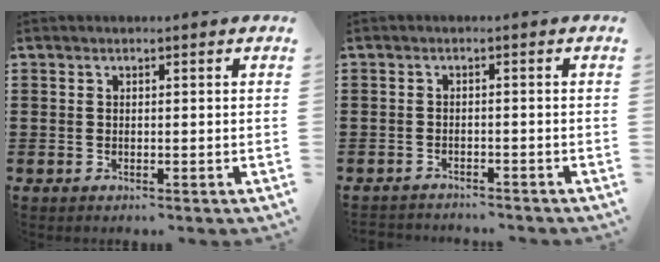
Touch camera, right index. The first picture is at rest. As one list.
[{"total": 1.7, "force": [-1.7, 0.0, -0.1], "torque": [-0.005, -0.002, -0.037]}]